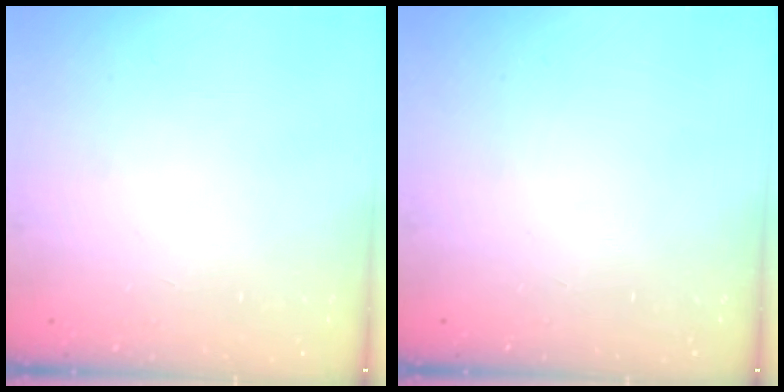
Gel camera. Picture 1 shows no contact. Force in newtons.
{"total": 0.0}